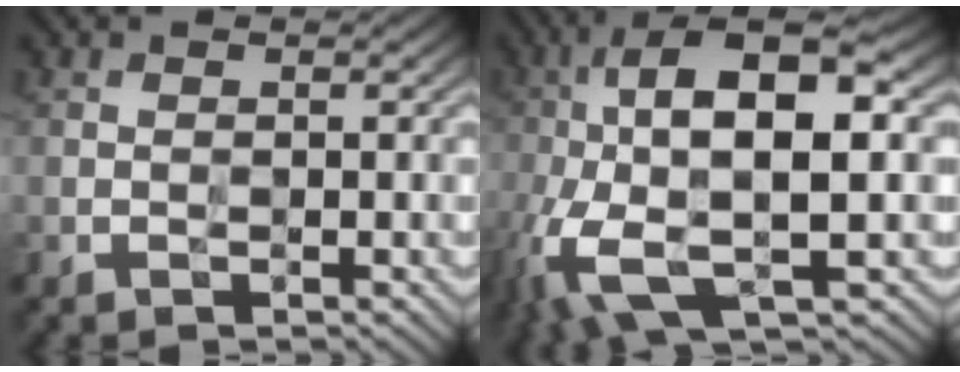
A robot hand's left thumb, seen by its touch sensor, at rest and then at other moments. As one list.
[{"total": 16.5, "force": [-2.7, 6.1, 15.1], "torque": [-0.328, 0.000, -0.050]}]